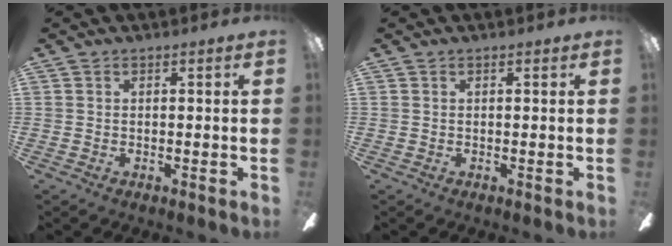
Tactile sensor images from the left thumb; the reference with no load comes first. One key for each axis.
{"total": 0.0}